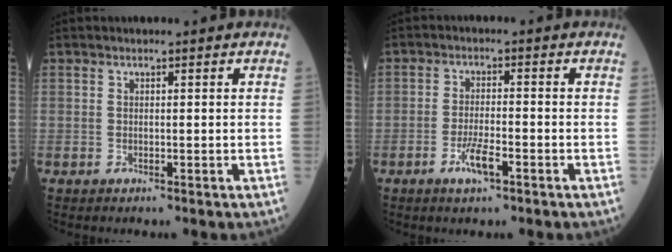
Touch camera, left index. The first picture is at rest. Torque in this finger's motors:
{"motor_torque": [0.77, 0.42, 0.08, 0.03]}